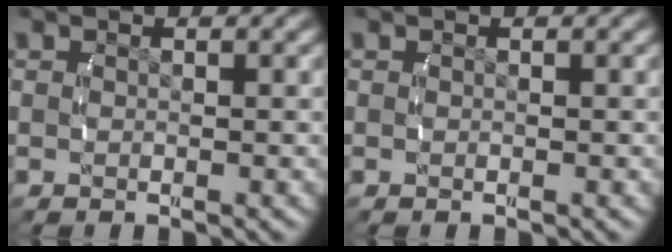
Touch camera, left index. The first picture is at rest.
{"total": 0.0}